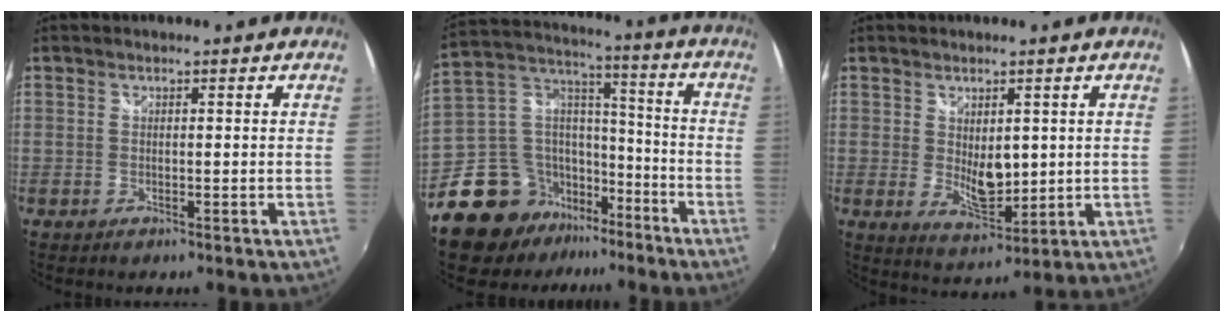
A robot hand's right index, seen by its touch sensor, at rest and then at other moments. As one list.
[{"total": 15.7, "force": [-11.8, 9.4, 4.5], "torque": [-0.109, 0.057, -0.196]}, {"total": 6.3, "force": [1.1, 3.5, 5.1], "torque": [-0.078, -0.013, 0.027]}]